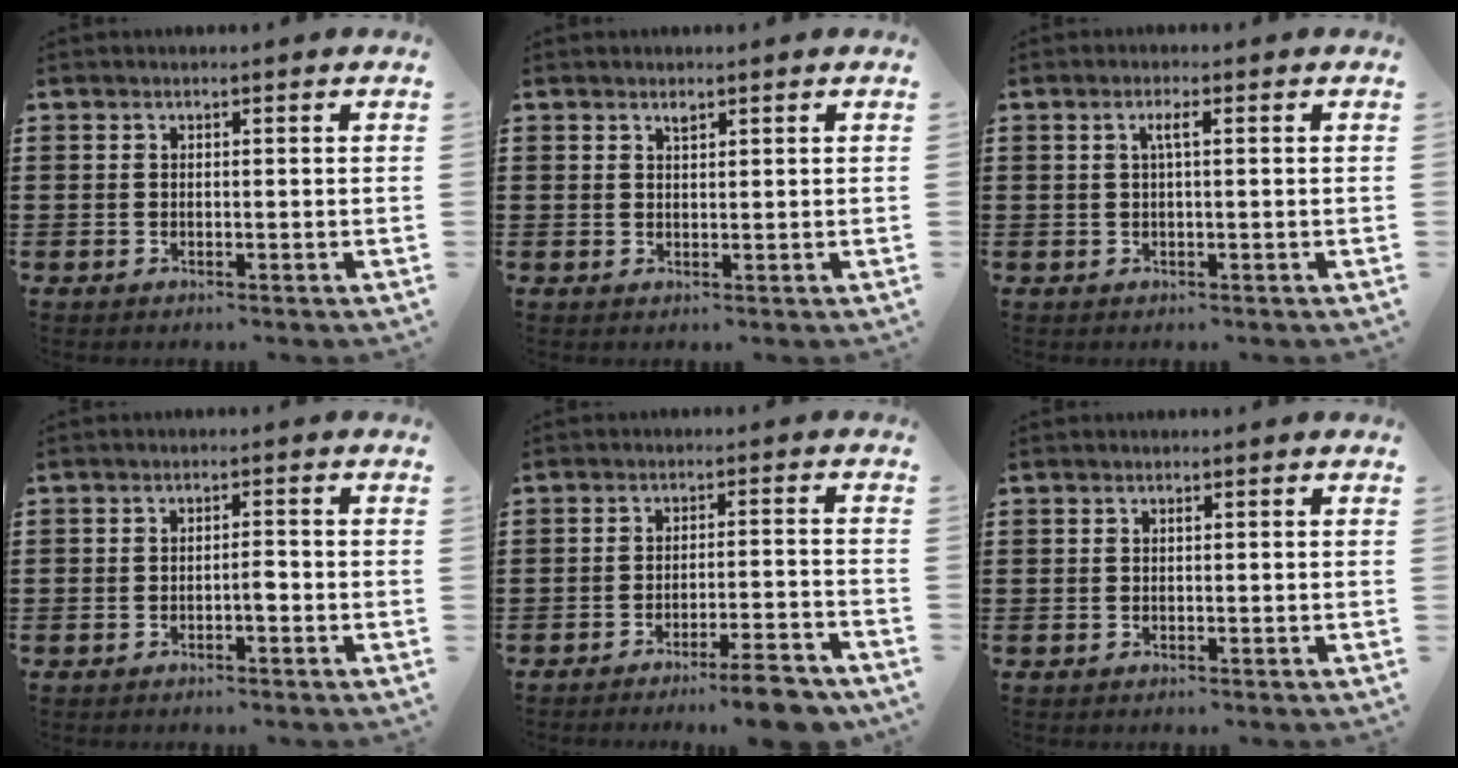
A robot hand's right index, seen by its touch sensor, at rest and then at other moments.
{"total": 0.9, "force": [0.7, 0.3, 0.5], "torque": [-0.011, 0.001, 0.012]}
{"total": 1.9, "force": [0.2, 0.1, 1.9], "torque": [-0.036, 0.001, 0.002]}
{"total": 1.9, "force": [-0.9, 0.6, 1.5], "torque": [-0.028, 0.004, -0.018]}
{"total": 6.2, "force": [-5.2, -0.3, 3.4], "torque": [-0.053, -0.012, -0.093]}
{"total": 0.0}